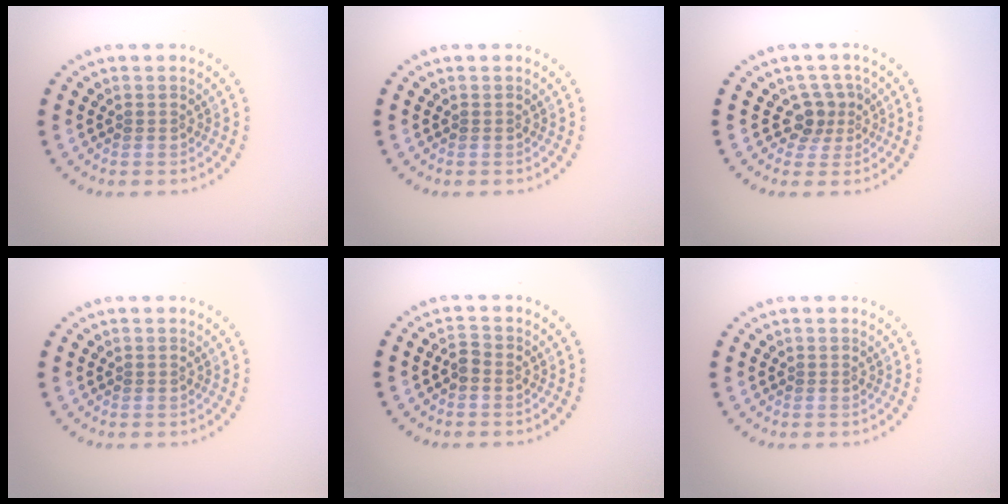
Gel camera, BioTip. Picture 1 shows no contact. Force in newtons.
{"total": 0.0}
{"total": 2.4, "press": 1.7, "slide": 1.6}
{"total": 0.0}
{"total": 1.0, "press": 0.9, "slide": 0.4}
{"total": 0.0}